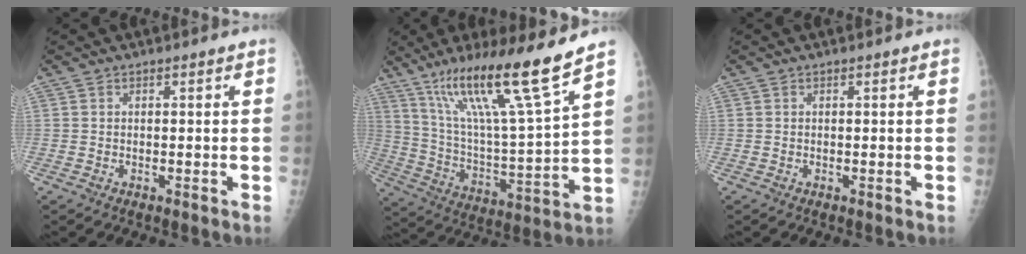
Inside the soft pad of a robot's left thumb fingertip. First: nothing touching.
{"total": 19.7, "force": [13.4, 0.4, 14.5], "torque": [-0.233, -0.066, 0.238]}
{"total": 0.0}